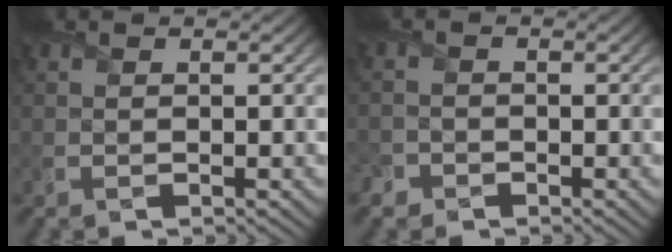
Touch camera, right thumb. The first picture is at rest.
{"total": 1.9, "force": [-1.4, 1.3, 0.2], "torque": [0.002, -0.001, -0.035]}